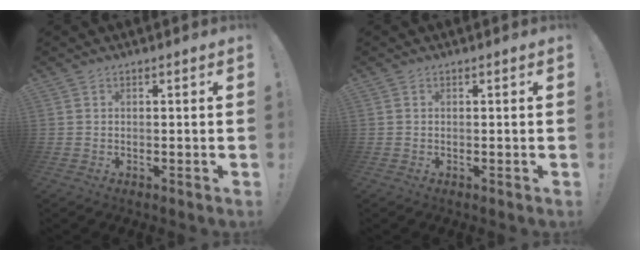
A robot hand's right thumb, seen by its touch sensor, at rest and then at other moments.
{"total": 0.0}